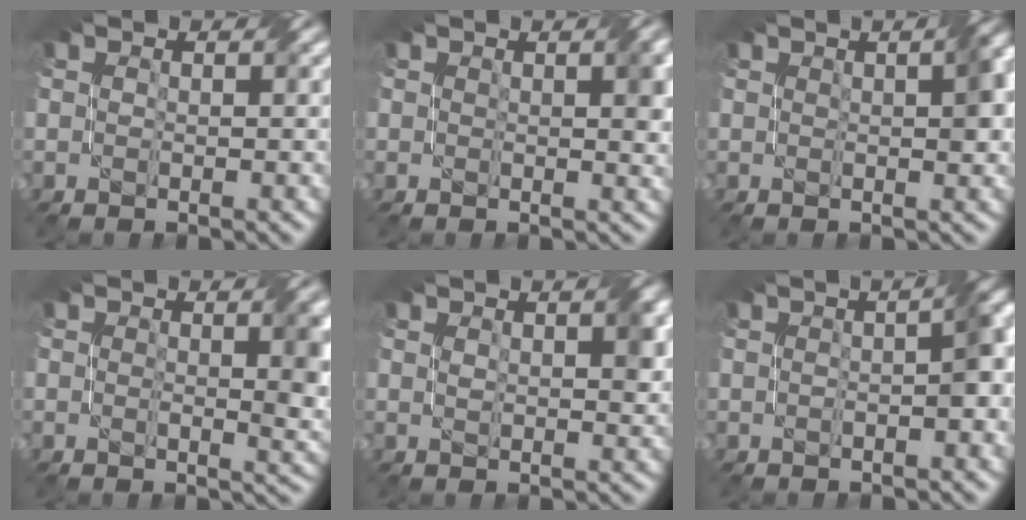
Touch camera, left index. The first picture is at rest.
{"total": 2.5, "force": [0.8, 0.8, 2.2], "torque": [-0.026, 0.003, 0.013]}
{"total": 4.1, "force": [0.9, 1.2, 3.8], "torque": [-0.039, 0.016, 0.013]}
{"total": 4.3, "force": [0.8, 1.2, 4.0], "torque": [-0.050, 0.000, 0.016]}
{"total": 2.5, "force": [1.1, 0.9, 2.0], "torque": [-0.030, 0.003, 0.023]}
{"total": 4.2, "force": [0.1, 1.1, 4.1], "torque": [-0.042, 0.016, 0.003]}